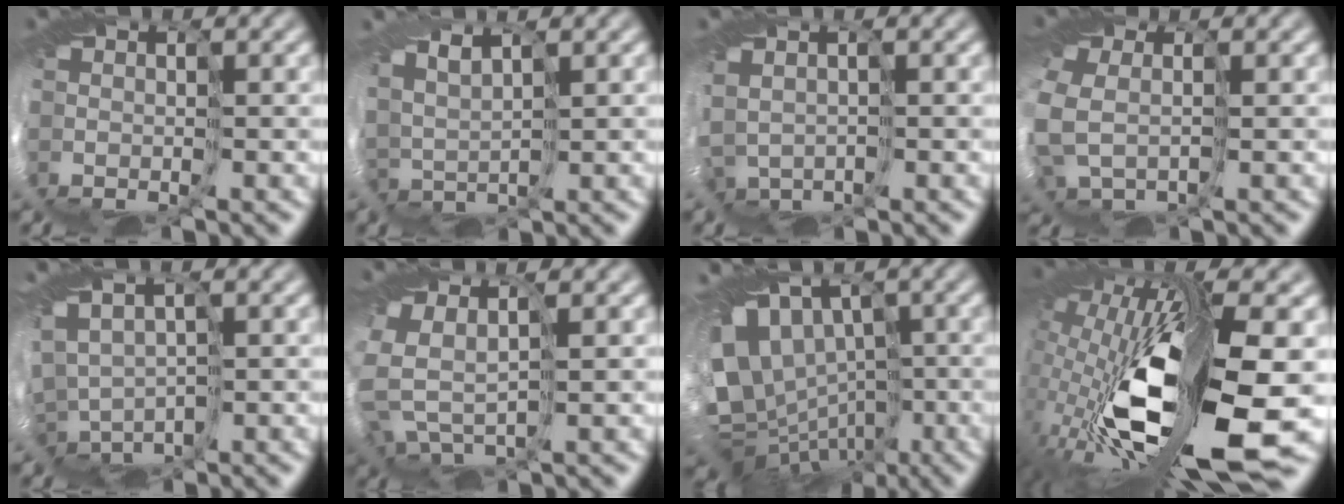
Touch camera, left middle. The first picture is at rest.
{"total": 2.3, "force": [2.2, 0.1, -0.6], "torque": [-0.010, 0.009, 0.049]}
{"total": 2.3, "force": [0.3, 2.2, 0.6], "torque": [-0.021, -0.001, 0.027]}
{"total": 4.1, "force": [-0.8, 3.4, 2.3], "torque": [-0.116, -0.021, 0.001]}
{"total": 4.9, "force": [0.6, 3.8, 3.1], "torque": [-0.086, -0.005, 0.033]}
{"total": 4.6, "force": [0.4, 3.5, 2.9], "torque": [-0.112, -0.018, 0.027]}
{"total": 10.8, "force": [-0.3, 9.1, 5.9], "torque": [-0.134, -0.008, 0.030]}
{"total": 15.9, "force": [-1.4, 6.4, 14.4], "torque": [-0.306, -0.051, -0.001]}